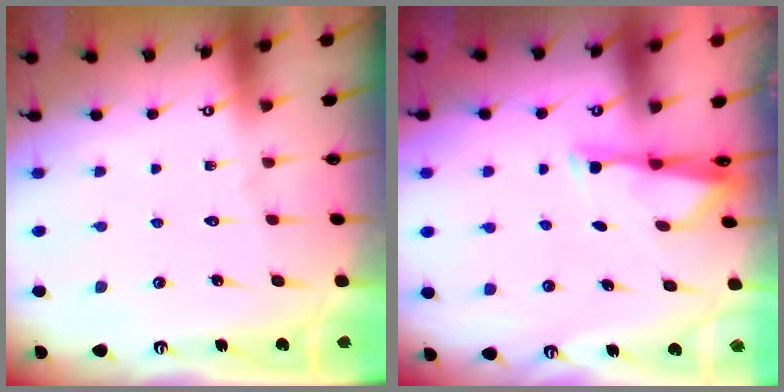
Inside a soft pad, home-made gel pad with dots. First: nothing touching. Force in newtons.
{"total": 3.0, "press": 2.9, "slide": 0.5}